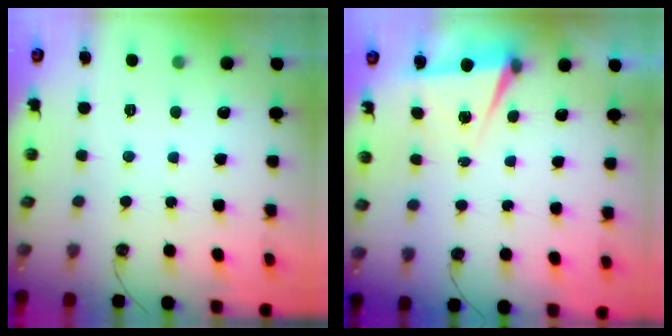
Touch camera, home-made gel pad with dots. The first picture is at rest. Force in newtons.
{"total": 5.4, "press": 2.9, "slide": 4.5}